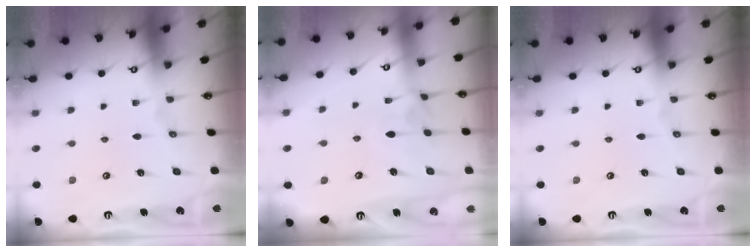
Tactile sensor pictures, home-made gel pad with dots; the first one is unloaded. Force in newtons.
{"total": 1.6, "press": 1.4, "slide": 0.7}
{"total": 0.0}